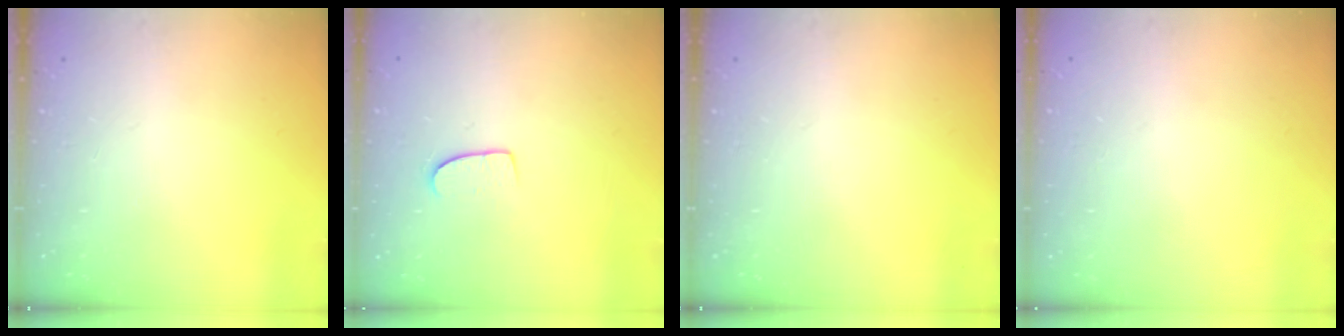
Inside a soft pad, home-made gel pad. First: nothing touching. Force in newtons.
{"total": 7.0, "press": 7.0, "slide": 0.4}
{"total": 0.0}
{"total": 0.0}